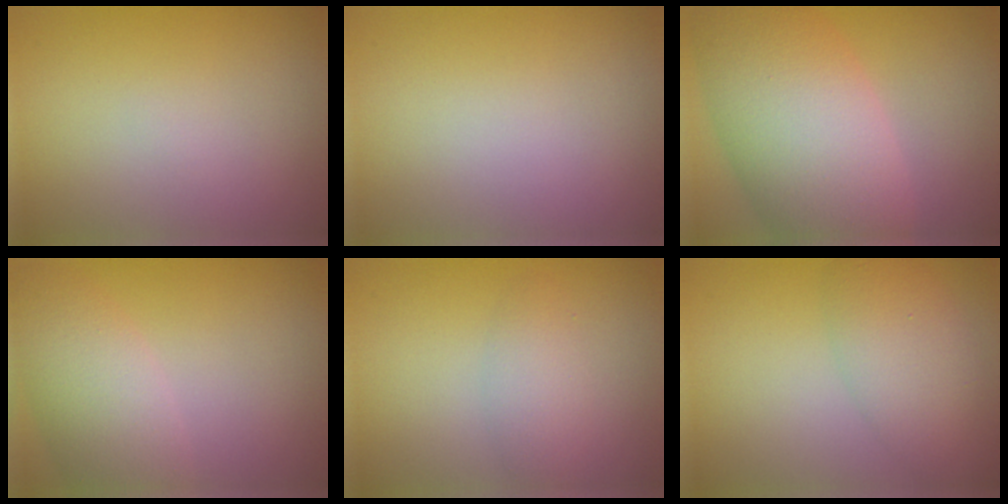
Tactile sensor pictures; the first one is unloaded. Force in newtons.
{"total": 0.0}
{"total": 10.9, "press": 10.9, "slide": 0.7}
{"total": 5.1, "press": 5.1, "slide": 0.3}
{"total": 2.3, "press": 2.3, "slide": 0.0}
{"total": 4.2, "press": 4.2, "slide": 0.2}